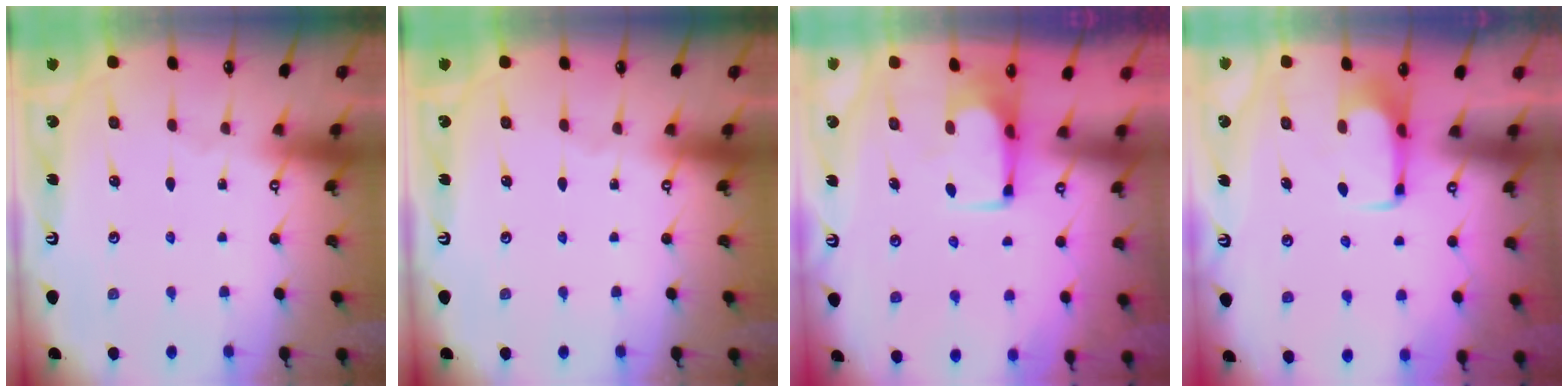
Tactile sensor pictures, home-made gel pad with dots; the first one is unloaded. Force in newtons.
{"total": 0.0}
{"total": 5.4, "press": 5.4, "slide": 0.5}
{"total": 1.6, "press": 1.5, "slide": 0.4}